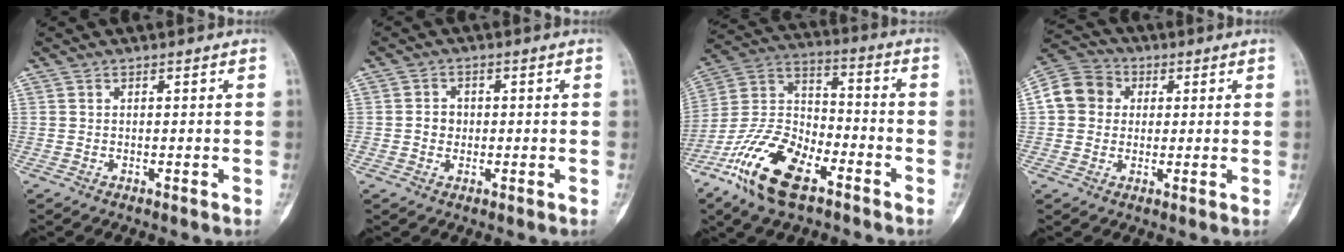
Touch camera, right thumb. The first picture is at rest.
{"total": 2.8, "force": [-0.1, 2.5, 1.3], "torque": [-0.006, 0.006, -0.005]}
{"total": 17.9, "force": [-10.3, 8.4, 12.0], "torque": [-0.227, 0.055, -0.200]}
{"total": 9.0, "force": [1.3, 7.9, 4.0], "torque": [-0.059, 0.016, 0.010]}